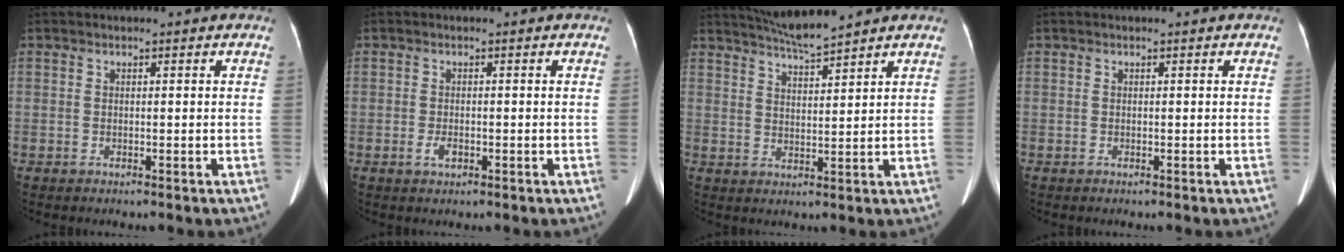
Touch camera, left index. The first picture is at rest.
{"total": 1.6, "force": [-0.9, 0.7, 1.1], "torque": [-0.024, -0.008, -0.012]}
{"total": 6.2, "force": [5.7, -0.8, 2.1], "torque": [-0.044, 0.007, 0.107]}
{"total": 0.0}